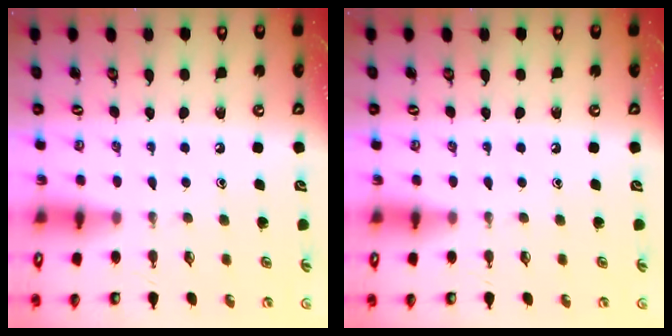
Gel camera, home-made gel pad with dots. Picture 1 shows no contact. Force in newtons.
{"total": 0.0}